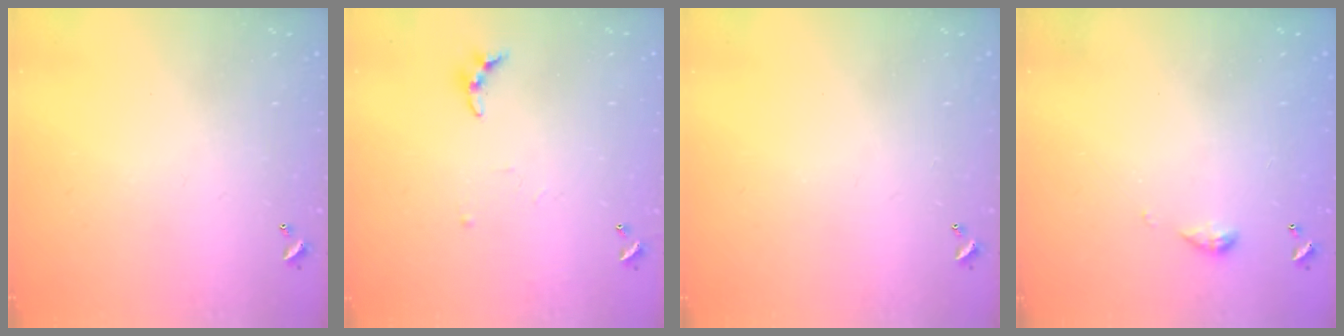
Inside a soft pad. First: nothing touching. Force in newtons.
{"total": 7.0, "press": 7.0, "slide": 0.4}
{"total": 0.0}
{"total": 4.0, "press": 4.0, "slide": 0.6}